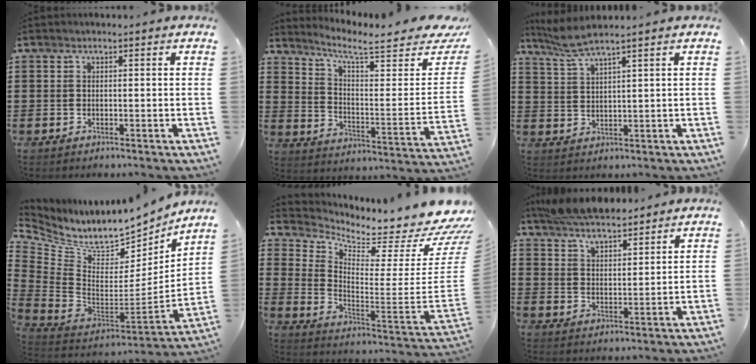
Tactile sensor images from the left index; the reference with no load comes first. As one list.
[{"total": 7.2, "force": [5.9, 1.1, 3.9], "torque": [-0.089, -0.046, 0.093]}, {"total": 4.5, "force": [3.6, 0.0, 2.8], "torque": [-0.063, -0.007, 0.064]}, {"total": 8.9, "force": [7.9, 2.3, 3.4], "torque": [-0.104, -0.078, 0.135]}, {"total": 5.9, "force": [5.3, 0.9, 2.4], "torque": [-0.056, -0.073, 0.079]}, {"total": 7.1, "force": [6.6, 1.8, 2.0], "torque": [-0.062, -0.010, 0.125]}]